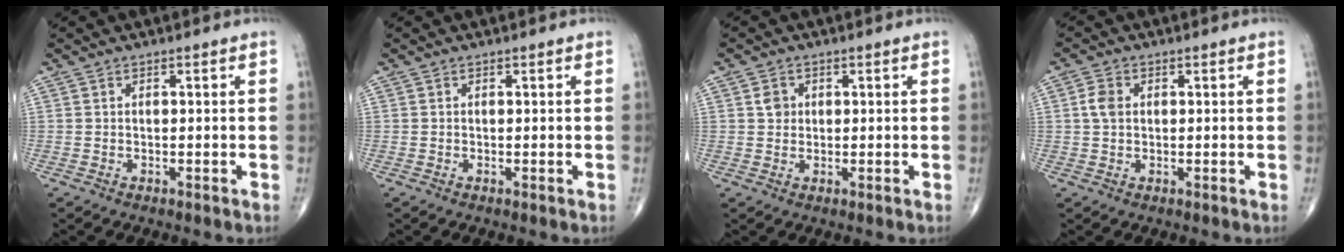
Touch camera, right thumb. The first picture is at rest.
{"total": 0.0}
{"total": 2.4, "force": [0.6, 2.1, 1.0], "torque": [-0.006, -0.001, 0.008]}
{"total": 3.1, "force": [0.5, 2.2, 2.1], "torque": [-0.041, 0.004, 0.006]}